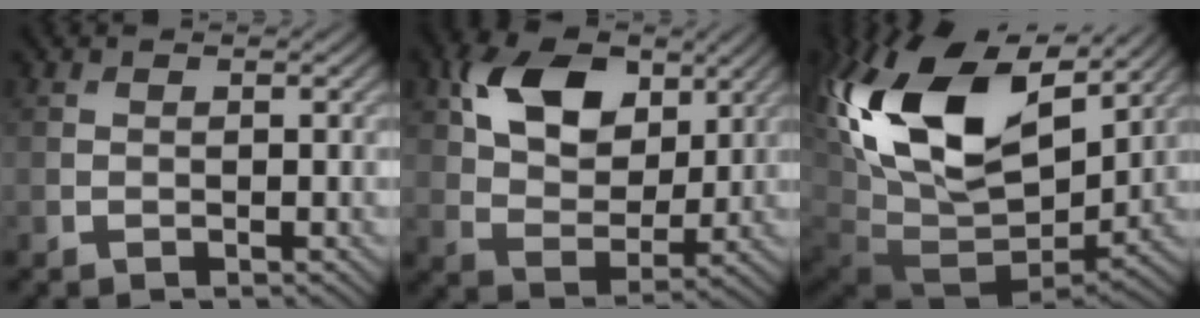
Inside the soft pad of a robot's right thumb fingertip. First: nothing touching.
{"total": 11.0, "force": [4.7, 7.0, 7.1], "torque": [-0.151, 0.005, 0.080]}
{"total": 20.9, "force": [6.9, 12.5, 15.3], "torque": [-0.342, 0.017, 0.132]}